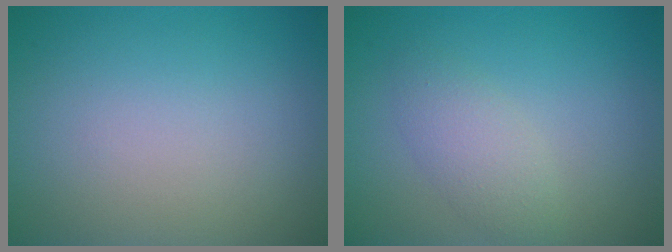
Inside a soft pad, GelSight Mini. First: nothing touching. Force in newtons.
{"total": 2.4, "press": 2.4, "slide": 0.0}